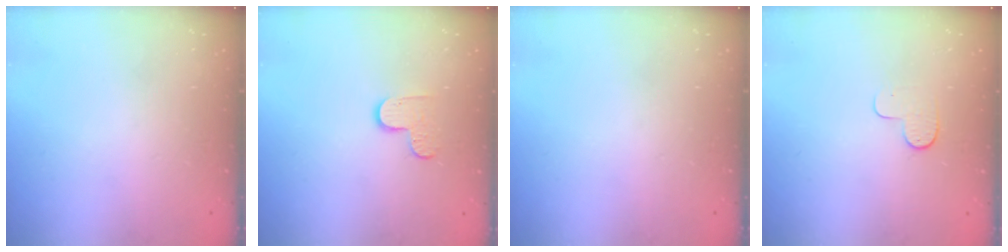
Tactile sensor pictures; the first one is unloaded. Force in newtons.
{"total": 5.5, "press": 5.5, "slide": 0.6}
{"total": 0.0}
{"total": 4.6, "press": 4.6, "slide": 0.4}